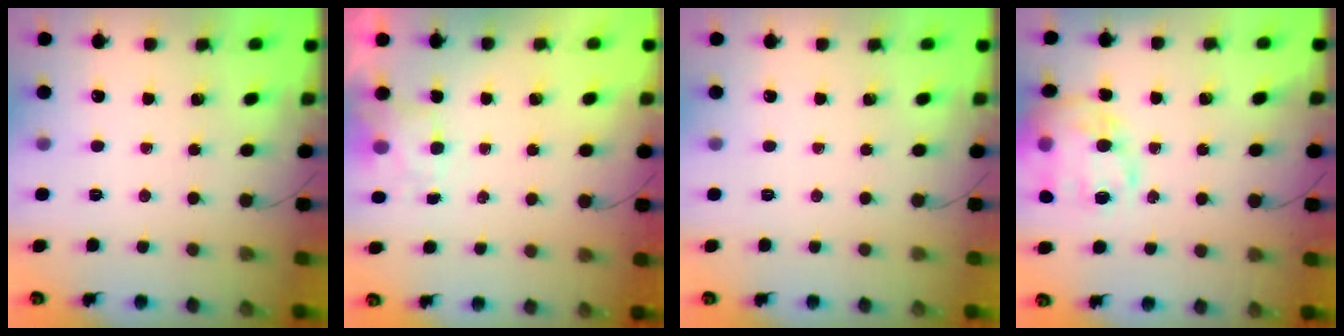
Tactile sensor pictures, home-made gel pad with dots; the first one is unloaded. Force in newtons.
{"total": 1.9, "press": 1.6, "slide": 1.0}
{"total": 0.0}
{"total": 22.5, "press": 22.1, "slide": 4.0}